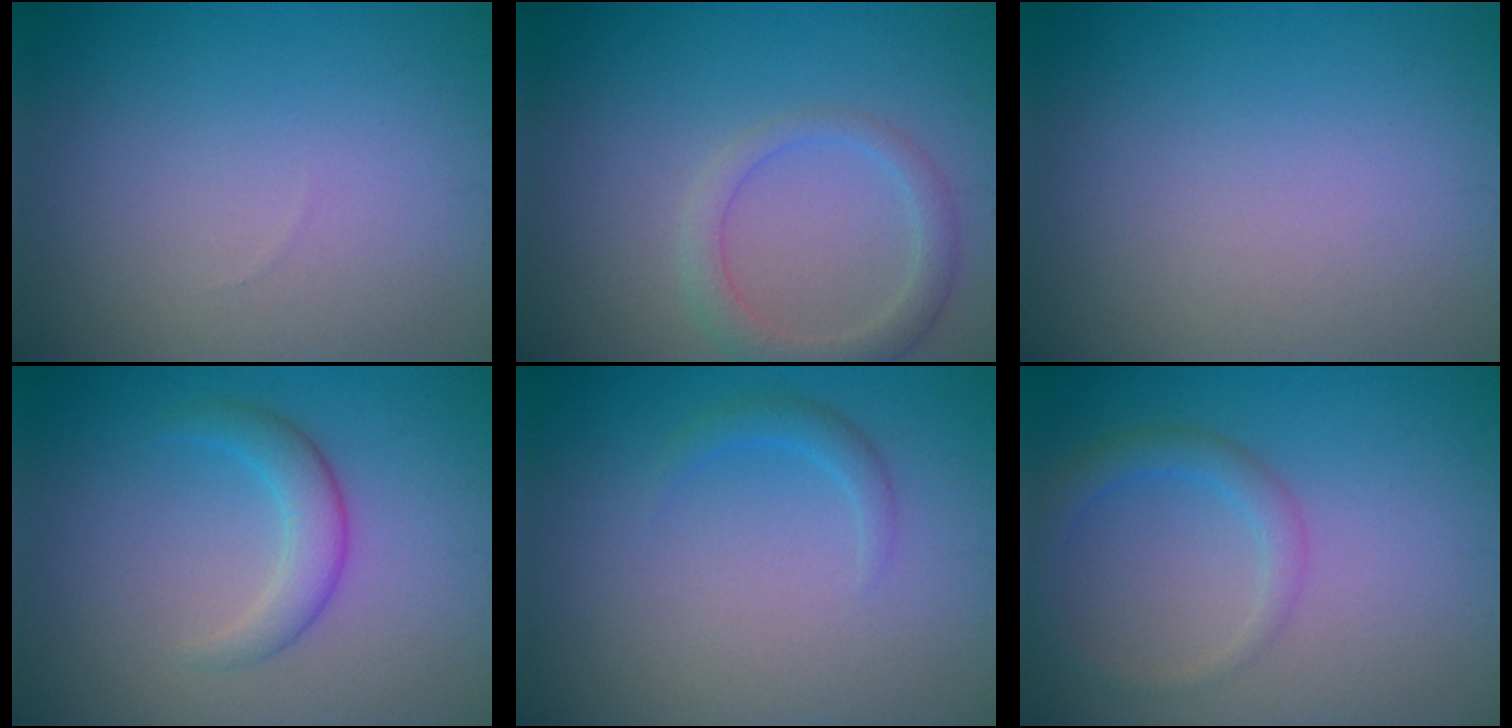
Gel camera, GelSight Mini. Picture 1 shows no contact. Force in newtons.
{"total": 2.6, "press": 2.6, "slide": 0.3}
{"total": 0.0}
{"total": 2.8, "press": 2.8, "slide": 0.1}
{"total": 1.3, "press": 1.3, "slide": 0.2}
{"total": 2.3, "press": 2.3, "slide": 0.1}